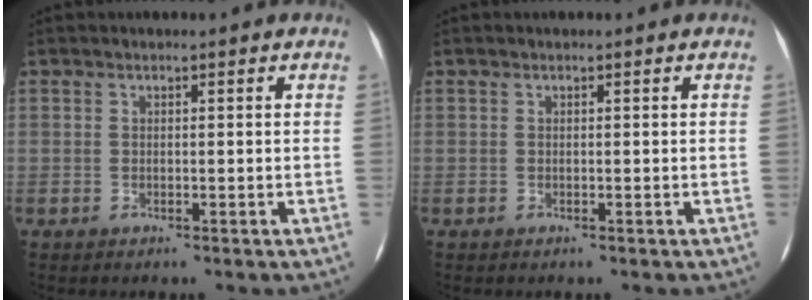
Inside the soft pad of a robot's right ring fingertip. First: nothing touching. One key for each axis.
{"total": 0.0}